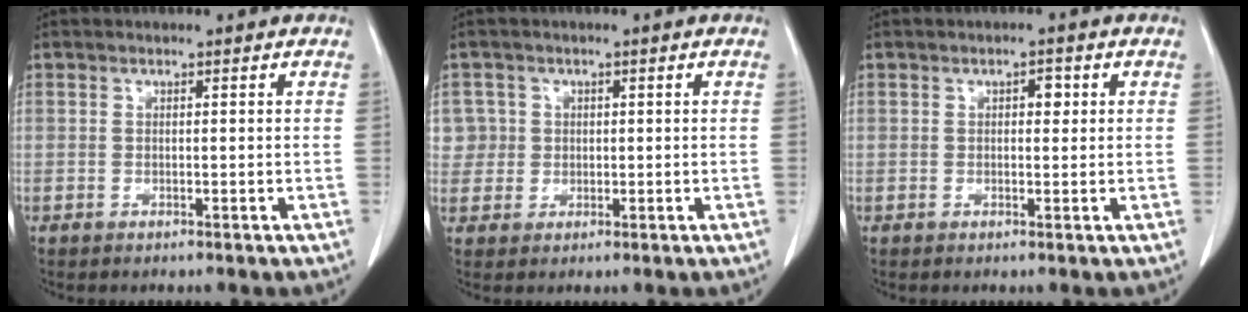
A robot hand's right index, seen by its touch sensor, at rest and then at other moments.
{"total": 3.7, "force": [0.8, 3.6, -0.3], "torque": [0.025, 0.009, 0.013]}
{"total": 1.7, "force": [0.5, 0.9, 1.4], "torque": [-0.020, 0.004, 0.006]}